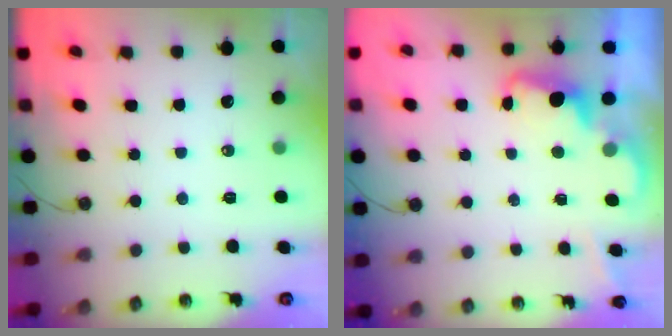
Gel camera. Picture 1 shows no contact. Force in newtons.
{"total": 2.4, "press": 2.3, "slide": 0.6}